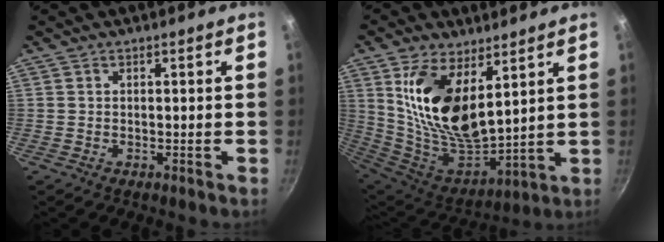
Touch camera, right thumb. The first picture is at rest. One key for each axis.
{"total": 18.9, "fx": 7.1, "fy": 9.2, "fz": 14.8, "tx": -0.267, "ty": -0.066, "tz": 0.149}